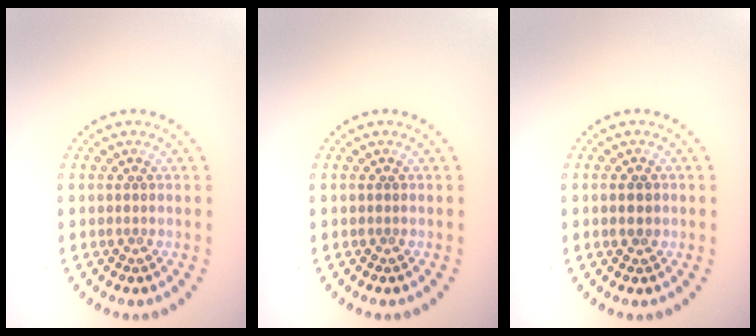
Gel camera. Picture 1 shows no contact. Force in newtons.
{"total": 0.0}
{"total": 1.7, "press": 1.7, "slide": 0.0}